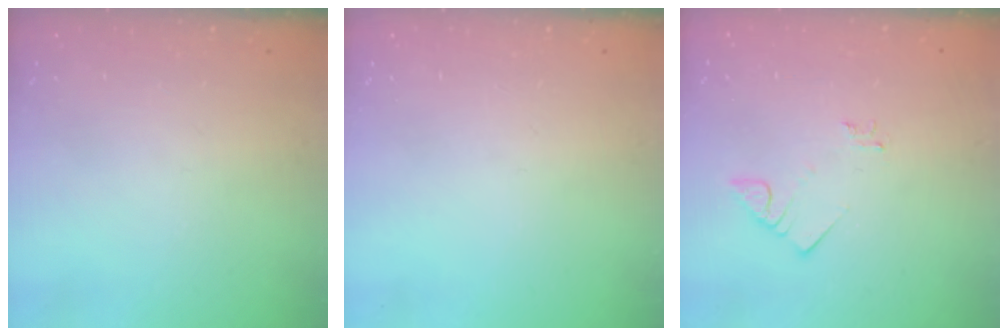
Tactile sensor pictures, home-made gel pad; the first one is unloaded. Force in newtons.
{"total": 0.0}
{"total": 3.2, "press": 3.2, "slide": 0.1}